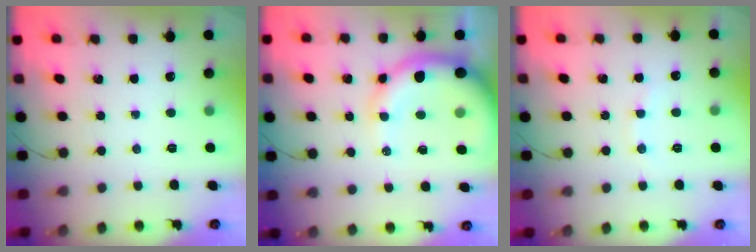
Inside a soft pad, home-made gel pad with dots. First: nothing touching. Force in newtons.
{"total": 11.6, "press": 11.2, "slide": 3.3}
{"total": 5.0, "press": 4.8, "slide": 1.2}